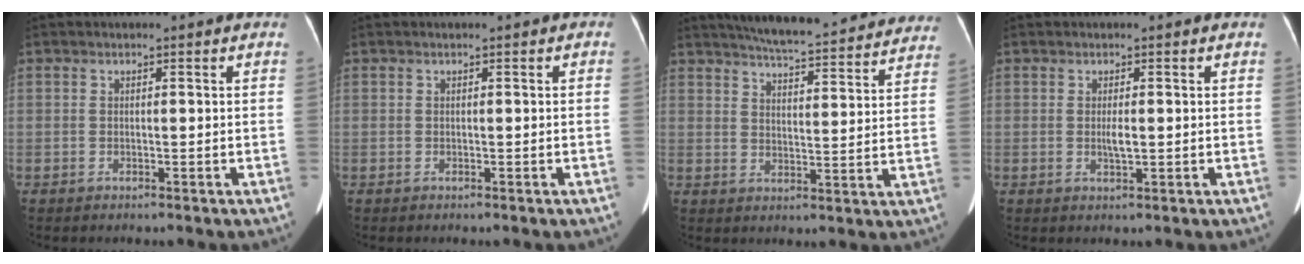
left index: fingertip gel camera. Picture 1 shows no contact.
{"total": 0.0}
{"total": 23.9, "force": [21.9, 3.7, 8.9], "torque": [-0.133, -0.024, 0.268]}
{"total": 1.4, "force": [0.2, 0.2, 1.3], "torque": [-0.028, -0.003, 0.003]}